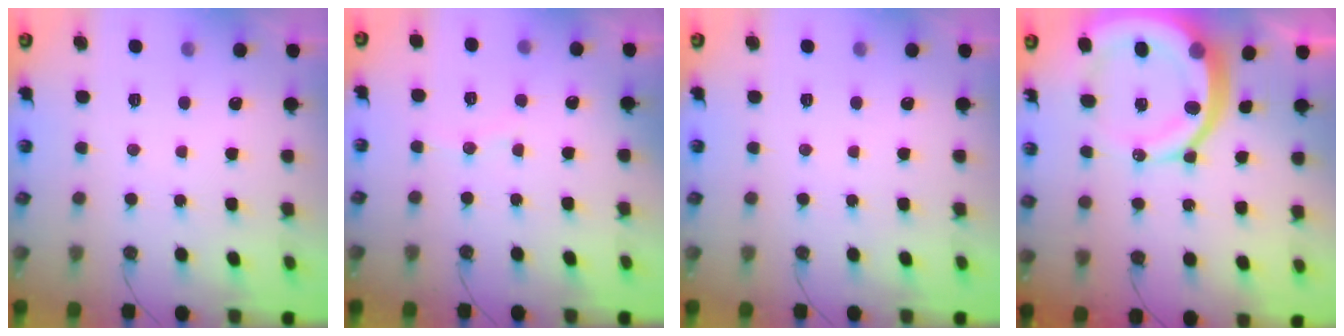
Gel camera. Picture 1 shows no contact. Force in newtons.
{"total": 4.4, "press": 4.2, "slide": 1.2}
{"total": 0.0}
{"total": 18.3, "press": 18.1, "slide": 2.3}